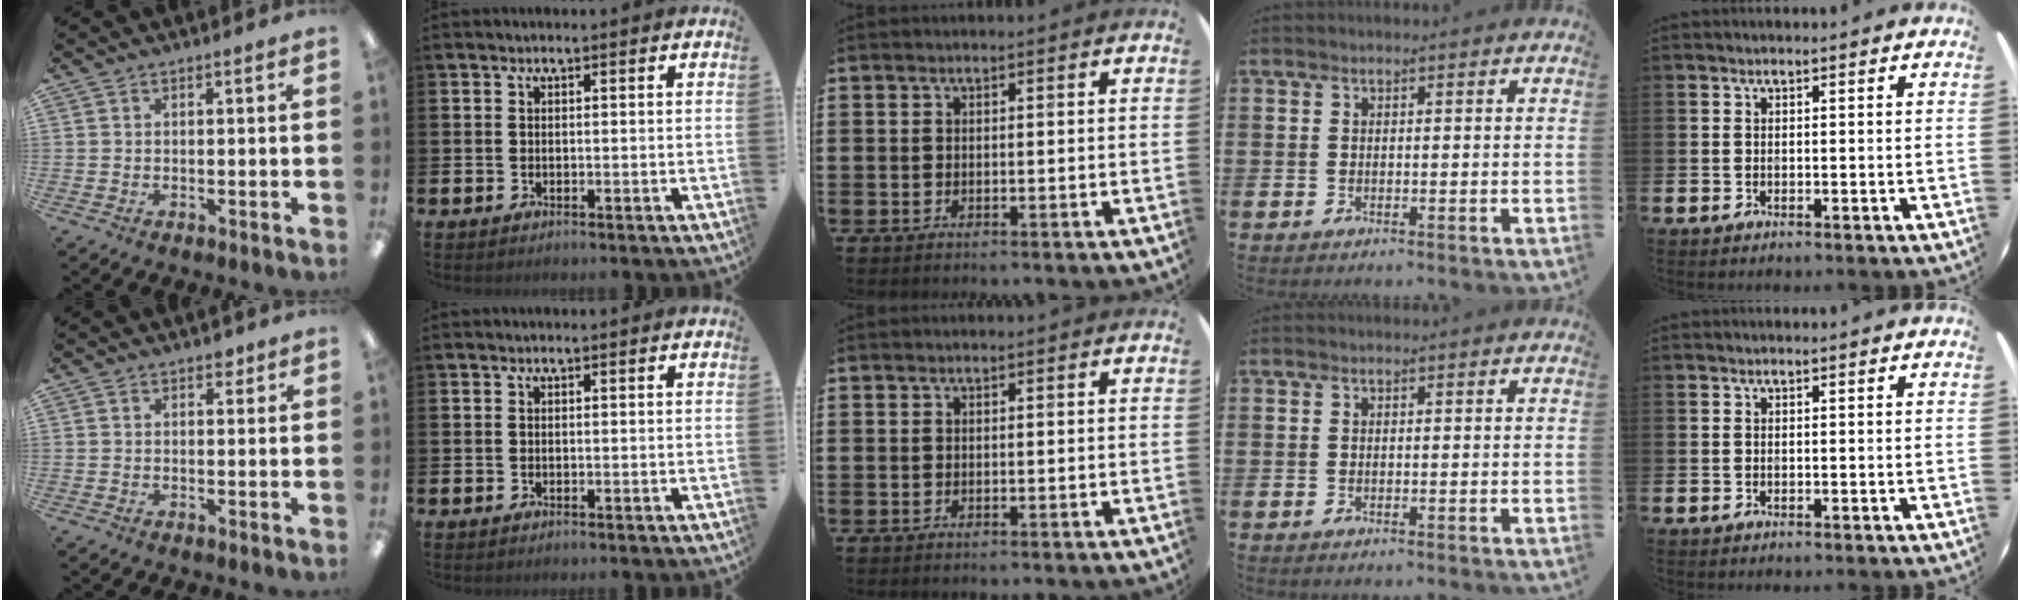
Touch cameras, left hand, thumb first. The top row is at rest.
{"thumb": {"total": 1.9, "force": [1.2, 1.2, 0.9], "torque": [-0.003, -0.004, 0.018]}}